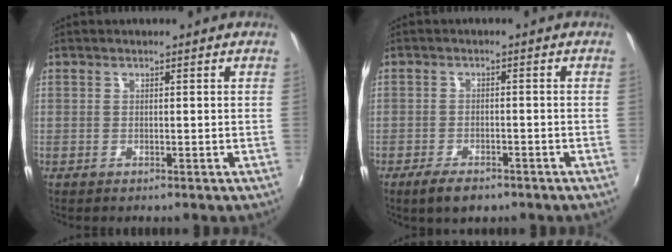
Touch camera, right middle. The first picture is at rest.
{"total": 5.3, "force": [-3.8, 2.1, 3.1], "torque": [-0.074, -0.013, -0.064]}